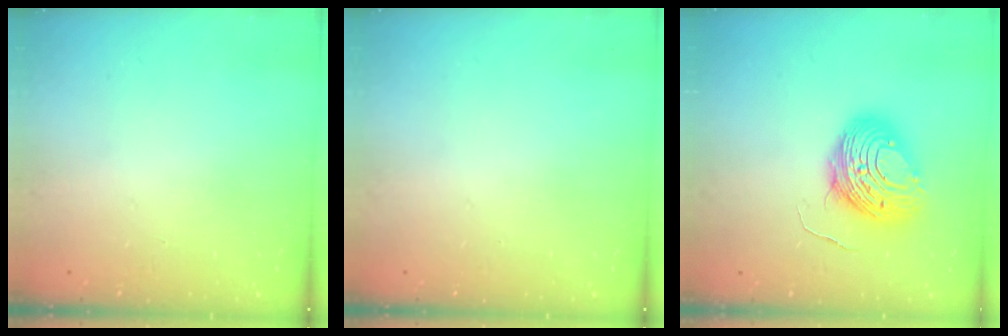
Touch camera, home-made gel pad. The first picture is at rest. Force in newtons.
{"total": 0.0}
{"total": 11.8, "press": 11.7, "slide": 1.2}